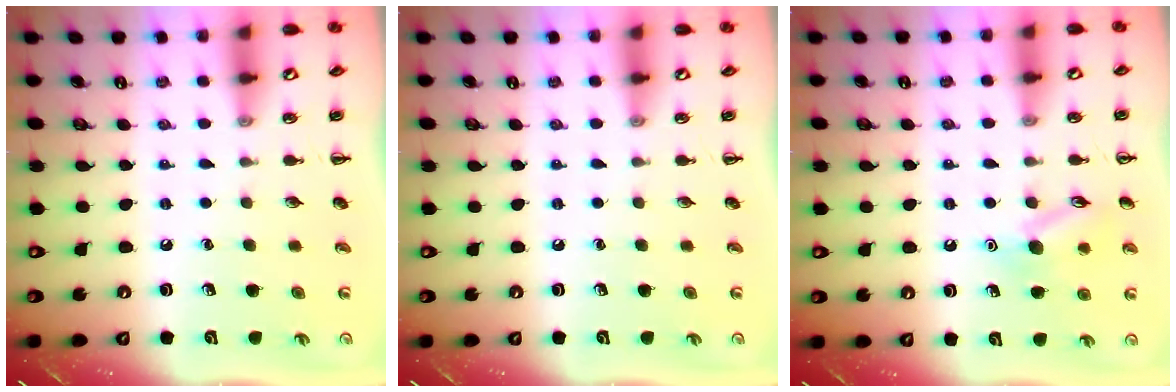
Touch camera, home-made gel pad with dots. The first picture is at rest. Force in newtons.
{"total": 0.0}
{"total": 10.5, "press": 10.4, "slide": 0.9}